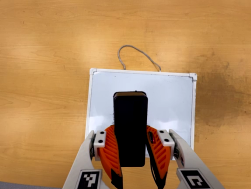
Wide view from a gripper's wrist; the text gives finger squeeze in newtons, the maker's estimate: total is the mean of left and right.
{"total": 8.9, "left": 7.4, "right": 10.3}